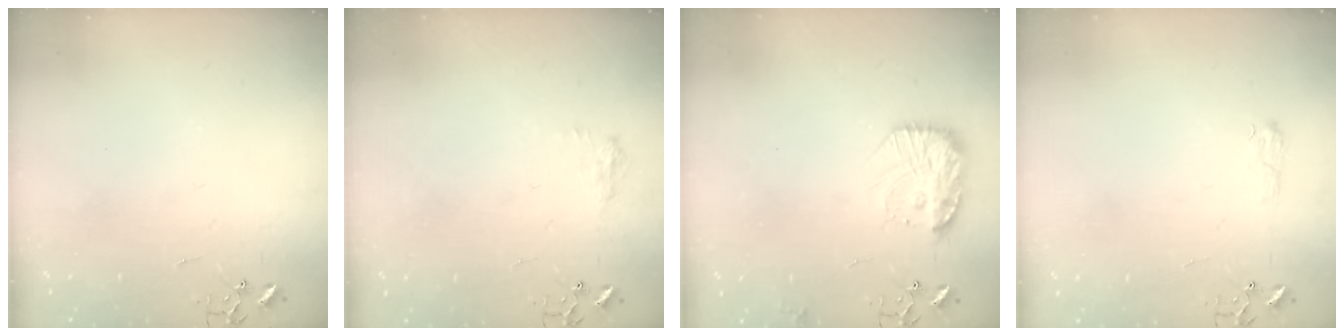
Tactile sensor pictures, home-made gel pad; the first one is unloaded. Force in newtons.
{"total": 7.8, "press": 7.8, "slide": 0.7}
{"total": 16.1, "press": 16.0, "slide": 1.4}
{"total": 5.5, "press": 5.5, "slide": 0.8}